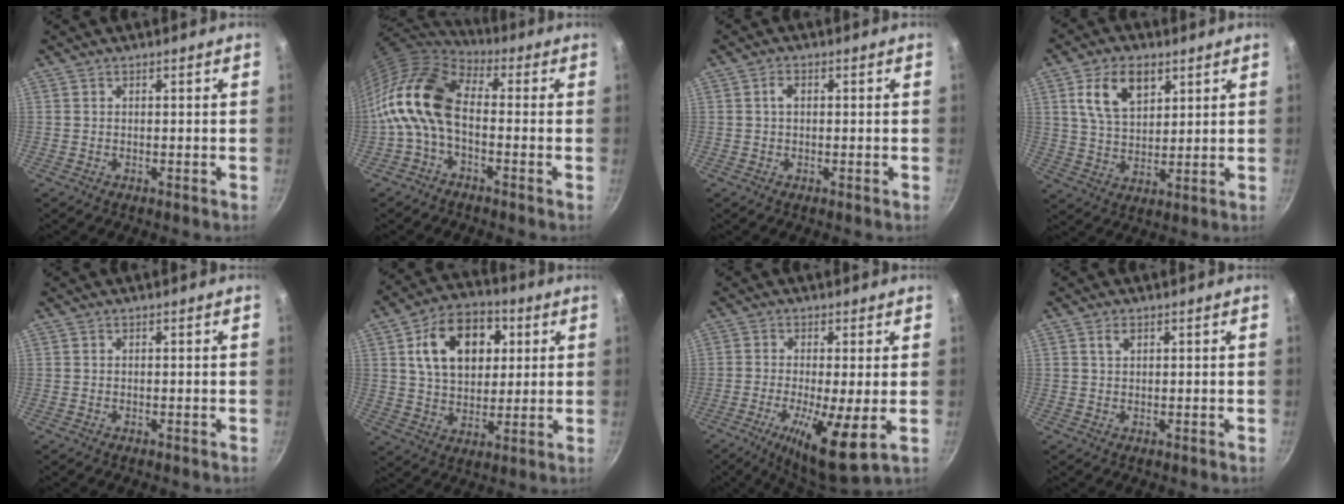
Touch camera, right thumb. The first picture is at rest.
{"total": 13.5, "force": [-1.7, 7.8, 10.9], "torque": [-0.201, 0.031, -0.051]}
{"total": 2.0, "force": [0.3, 1.4, 1.5], "torque": [-0.021, 0.006, 0.003]}
{"total": 10.8, "force": [4.7, 6.5, 7.3], "torque": [-0.112, -0.012, 0.088]}
{"total": 0.0}
{"total": 16.4, "force": [4.8, 11.1, 11.0], "torque": [-0.140, 0.002, 0.074]}
{"total": 11.3, "force": [-2.4, 2.3, 10.8], "torque": [-0.192, -0.016, -0.038]}
{"total": 2.2, "force": [1.0, 1.3, 1.4], "torque": [-0.019, 0.002, 0.018]}